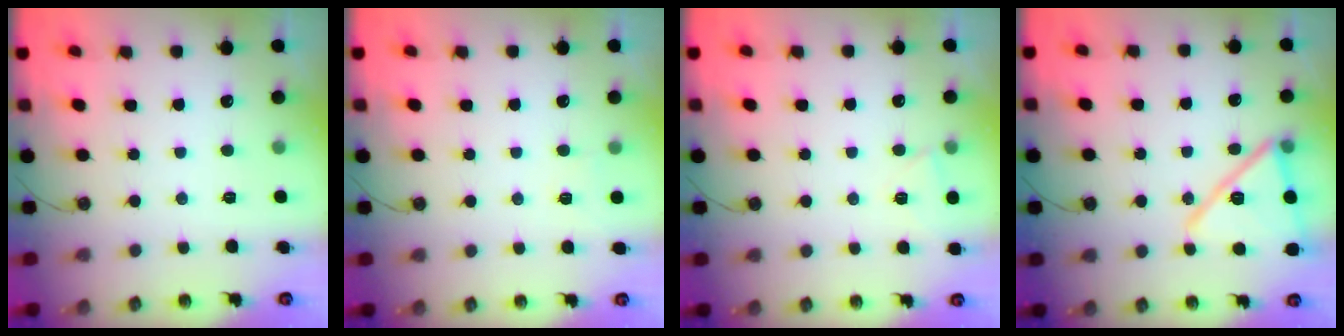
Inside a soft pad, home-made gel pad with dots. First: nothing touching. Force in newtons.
{"total": 2.9, "press": 2.9, "slide": 0.7}
{"total": 3.4, "press": 3.4, "slide": 0.5}
{"total": 16.1, "press": 14.2, "slide": 7.6}